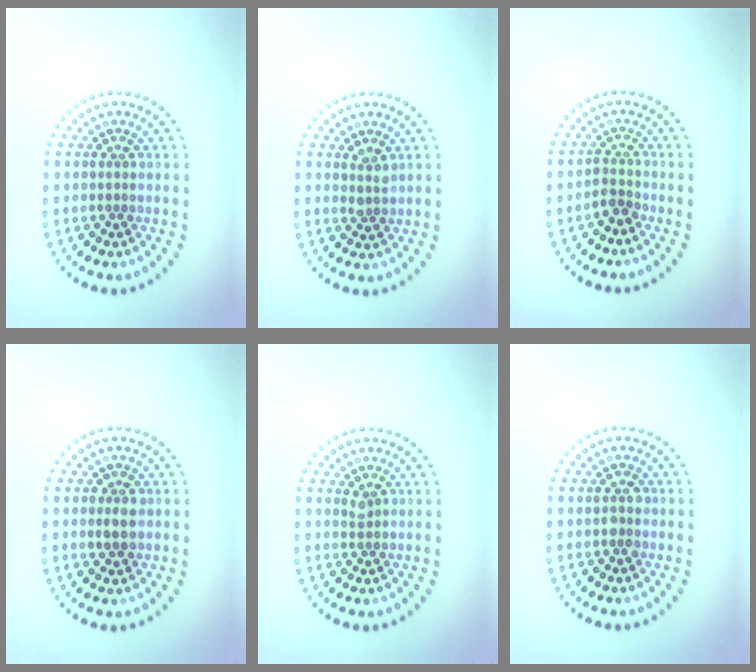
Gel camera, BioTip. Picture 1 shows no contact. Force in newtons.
{"total": 1.2, "press": 1.0, "slide": 0.7}
{"total": 1.7, "press": 1.3, "slide": 1.1}
{"total": 2.1, "press": 2.0, "slide": 0.4}
{"total": 0.9, "press": 0.6, "slide": 0.6}
{"total": 1.3, "press": 1.3, "slide": 0.4}